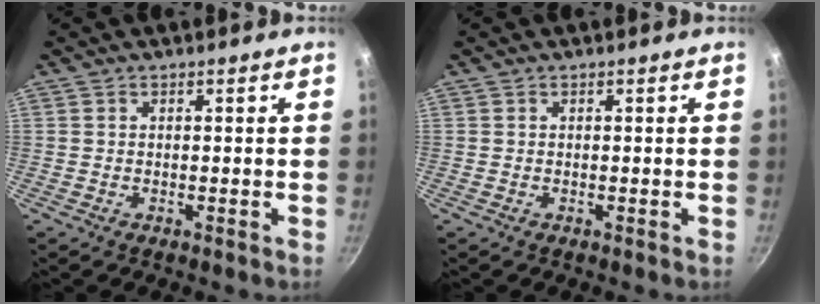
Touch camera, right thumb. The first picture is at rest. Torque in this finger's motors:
{"motor_torque": [0.00, 0.00, 0.00, 0.00, 0.00]}